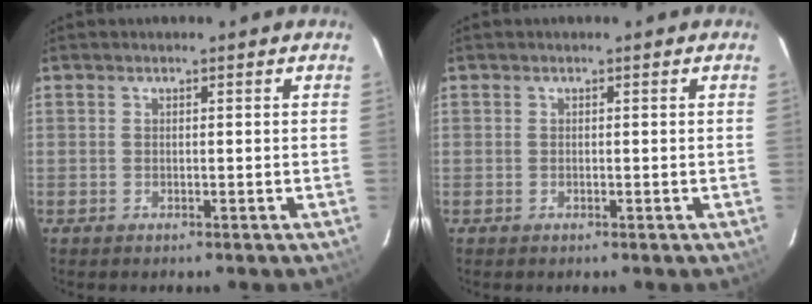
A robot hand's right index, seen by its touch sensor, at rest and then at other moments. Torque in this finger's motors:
{"motor_torque": [0.52, 0.46, 0.01, 0.03]}